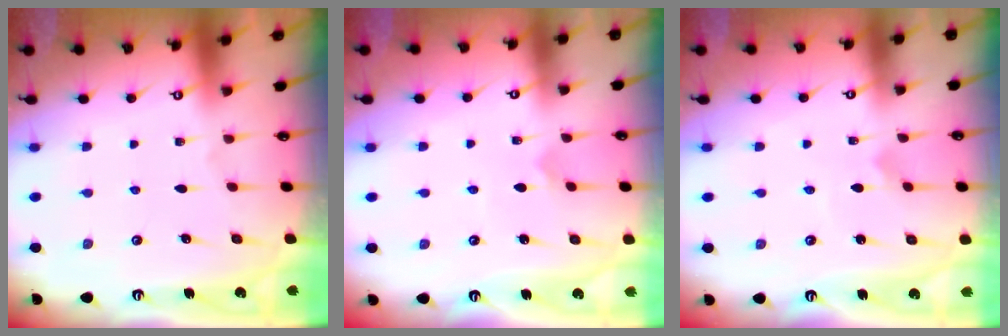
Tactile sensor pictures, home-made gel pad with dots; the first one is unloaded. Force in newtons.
{"total": 2.9, "press": 2.9, "slide": 0.2}
{"total": 1.7, "press": 1.7, "slide": 0.1}